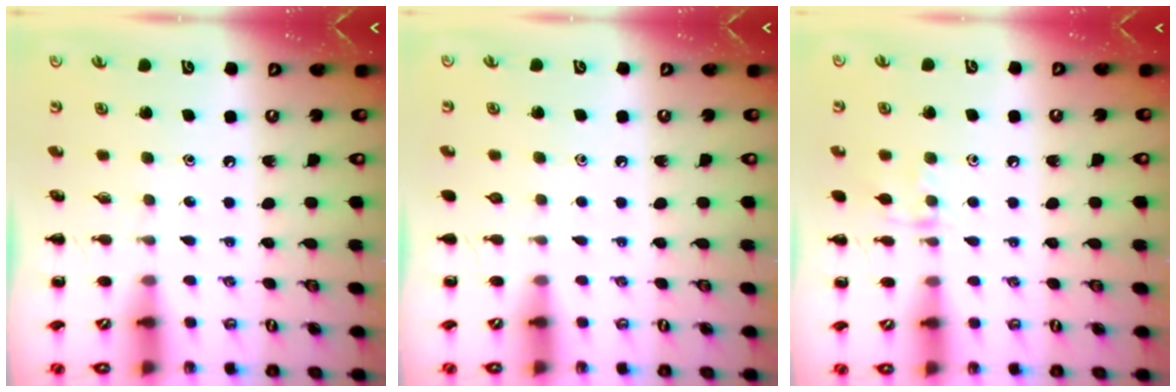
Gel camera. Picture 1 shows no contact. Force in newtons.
{"total": 0.0}
{"total": 7.8, "press": 7.6, "slide": 1.3}